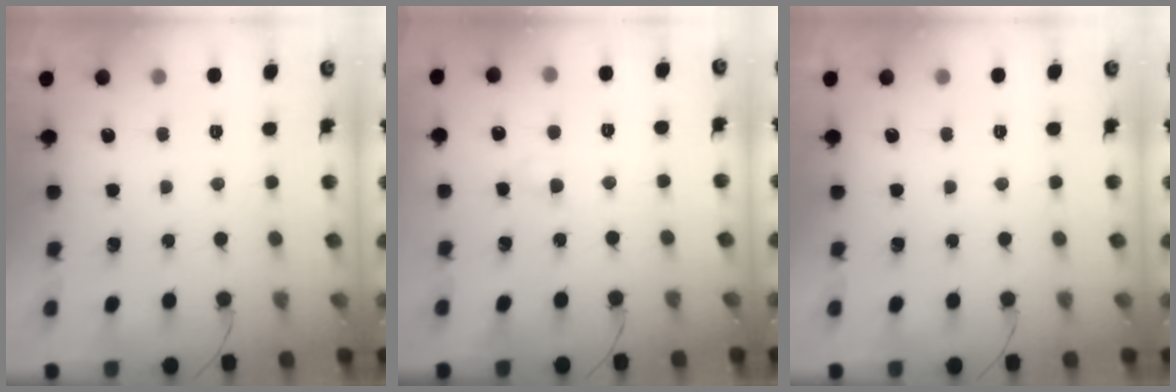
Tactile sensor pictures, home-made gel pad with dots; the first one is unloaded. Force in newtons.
{"total": 2.4, "press": 2.2, "slide": 1.0}
{"total": 0.0}